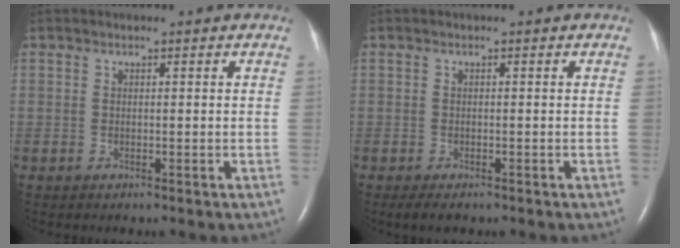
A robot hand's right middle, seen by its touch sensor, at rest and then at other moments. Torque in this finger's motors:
{"motor_torque": [0.10, -0.20, -0.02, 0.01]}